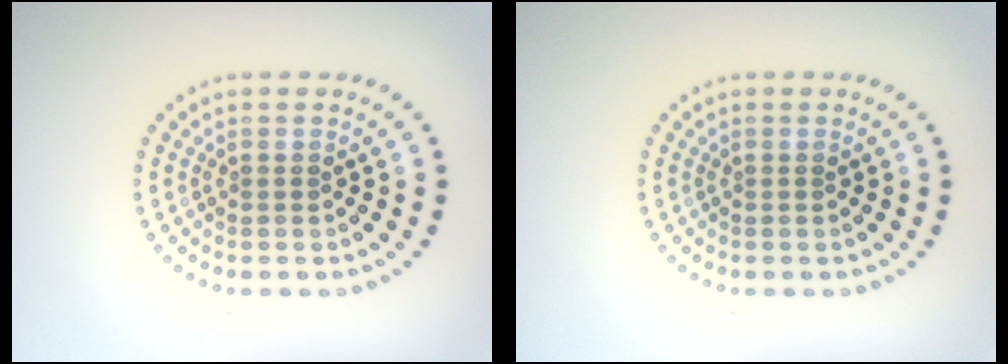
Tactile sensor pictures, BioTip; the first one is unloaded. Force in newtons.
{"total": 0.0}